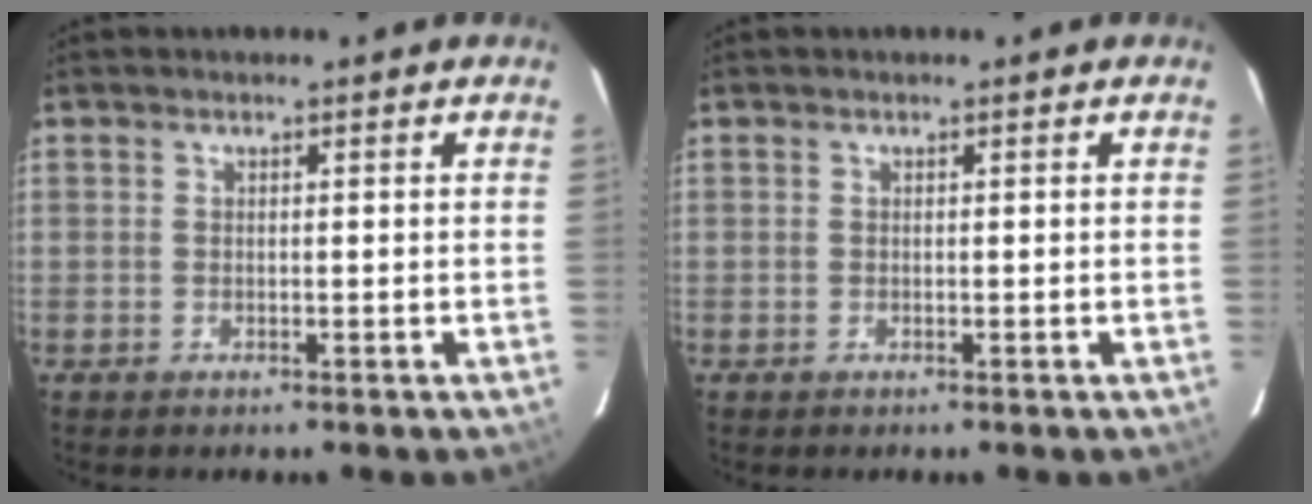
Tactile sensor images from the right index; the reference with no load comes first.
{"total": 0.0}